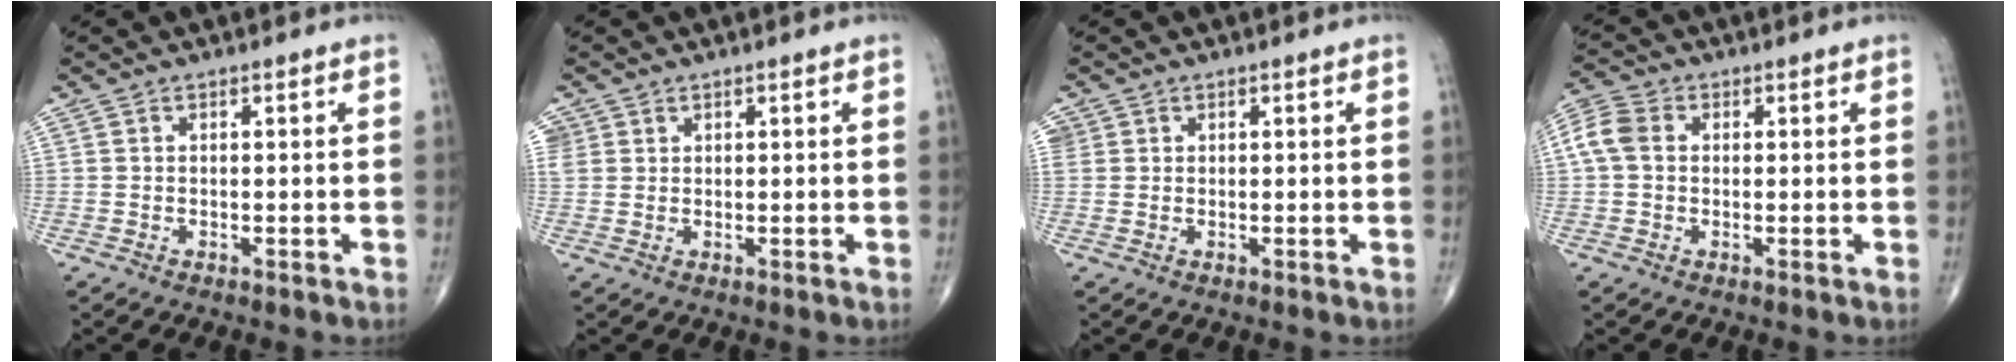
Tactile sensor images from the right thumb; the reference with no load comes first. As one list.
[{"total": 2.5, "force": [1.3, 2.2, 0.4], "torque": [0.007, 0.000, 0.024]}, {"total": 1.8, "force": [0.7, 1.6, 0.3], "torque": [0.005, 0.004, 0.012]}, {"total": 5.9, "force": [0.6, 4.5, 3.7], "torque": [-0.088, 0.020, 0.006]}]